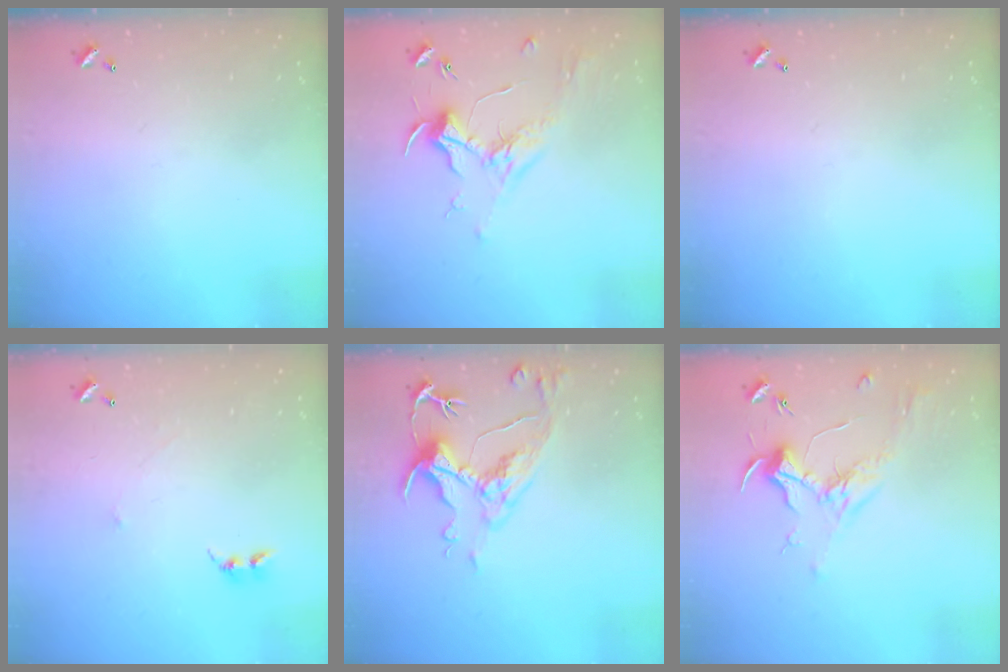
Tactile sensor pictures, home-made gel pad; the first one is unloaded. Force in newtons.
{"total": 2.0, "press": 1.8, "slide": 0.7}
{"total": 0.0}
{"total": 2.6, "press": 2.6, "slide": 0.3}
{"total": 6.9, "press": 6.8, "slide": 1.5}
{"total": 1.8, "press": 1.6, "slide": 0.7}